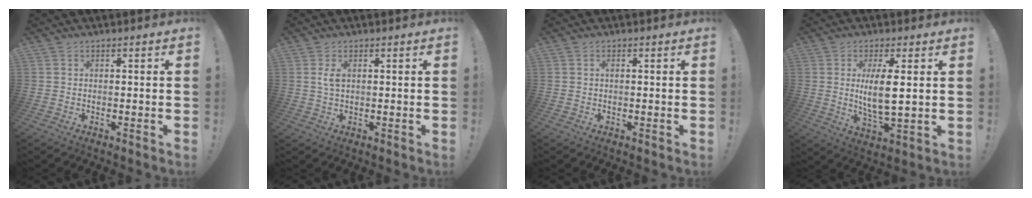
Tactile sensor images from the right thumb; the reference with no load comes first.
{"total": 2.9, "force": [1.0, 1.3, 2.4], "torque": [-0.043, -0.001, 0.015]}
{"total": 0.6, "force": [0.1, 0.1, 0.6], "torque": [-0.011, 0.002, 0.001]}
{"total": 9.4, "force": [1.7, 2.7, 8.9], "torque": [-0.176, -0.018, 0.023]}